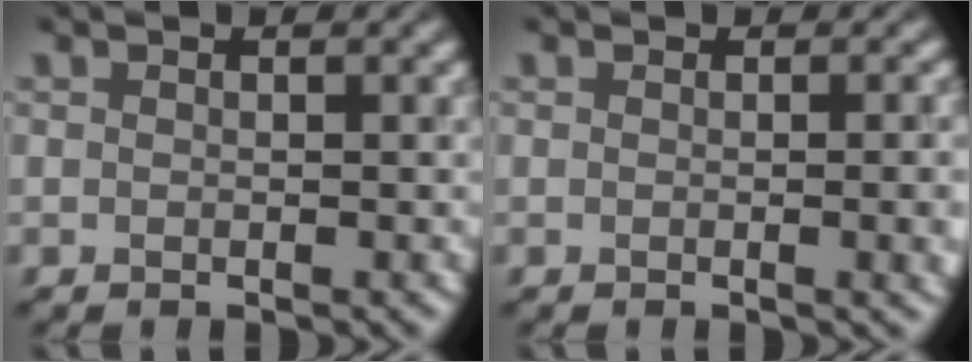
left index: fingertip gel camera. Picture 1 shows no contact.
{"total": 3.2, "force": [-0.2, 1.3, 3.0], "torque": [-0.021, -0.003, -0.001]}